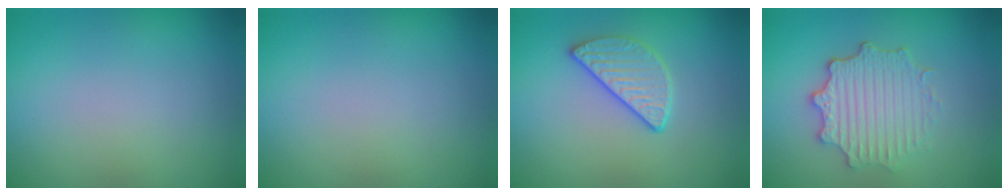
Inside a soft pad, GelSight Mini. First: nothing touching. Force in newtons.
{"total": 0.0}
{"total": 3.0, "press": 2.6, "slide": 1.5}
{"total": 4.5, "press": 3.7, "slide": 2.6}